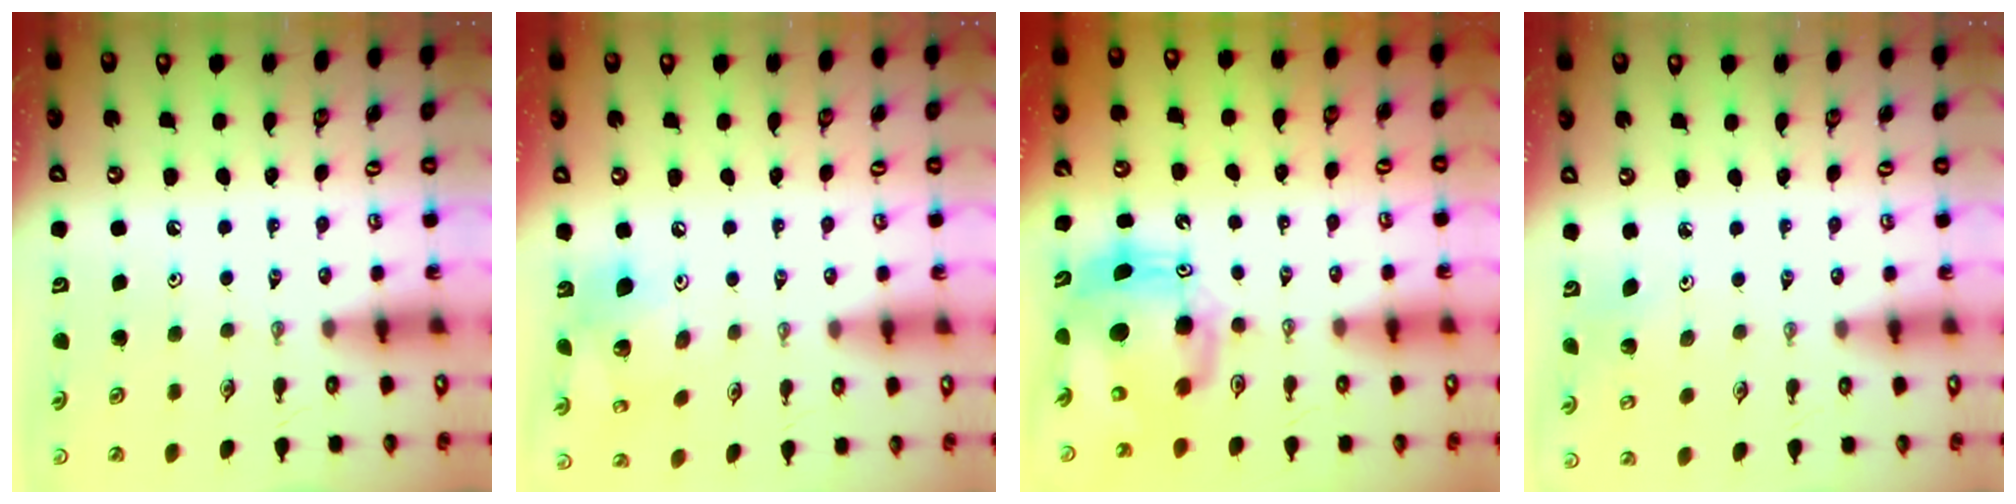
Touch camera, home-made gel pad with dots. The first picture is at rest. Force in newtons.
{"total": 15.4, "press": 15.2, "slide": 2.8}
{"total": 12.6, "press": 12.5, "slide": 1.3}
{"total": 2.7, "press": 2.7, "slide": 0.5}